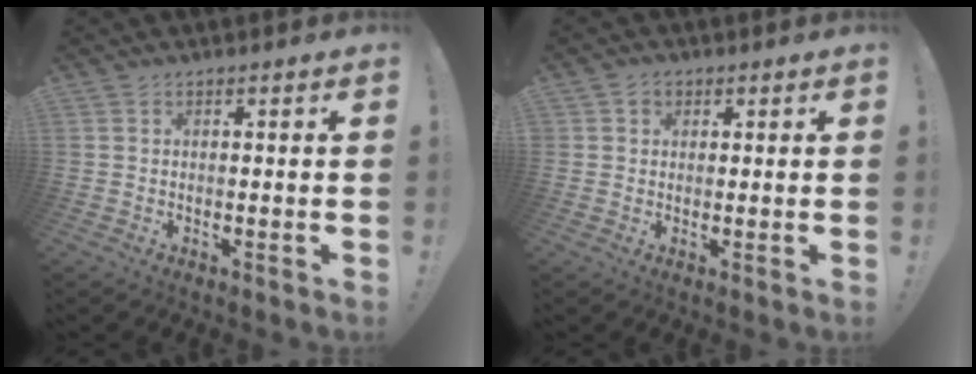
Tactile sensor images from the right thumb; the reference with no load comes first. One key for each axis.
{"total": 2.5, "fx": 1.2, "fy": 2.1, "fz": 0.6, "tx": -0.009, "ty": -0.002, "tz": 0.021}